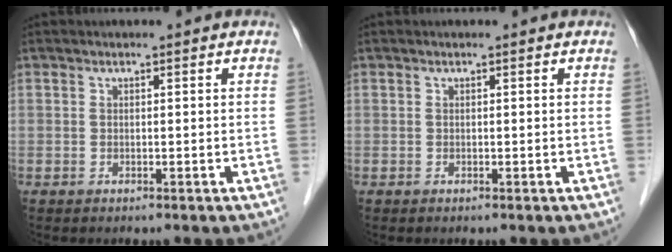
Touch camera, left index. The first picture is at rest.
{"total": 0.0}